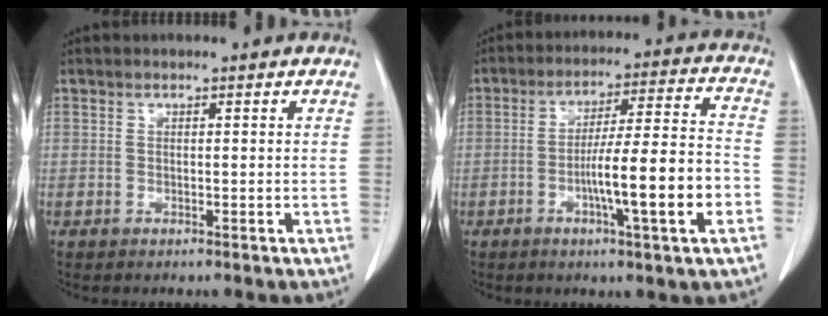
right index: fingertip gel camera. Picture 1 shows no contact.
{"total": 13.3, "force": [-4.1, 0.1, 12.7], "torque": [-0.204, 0.004, -0.066]}